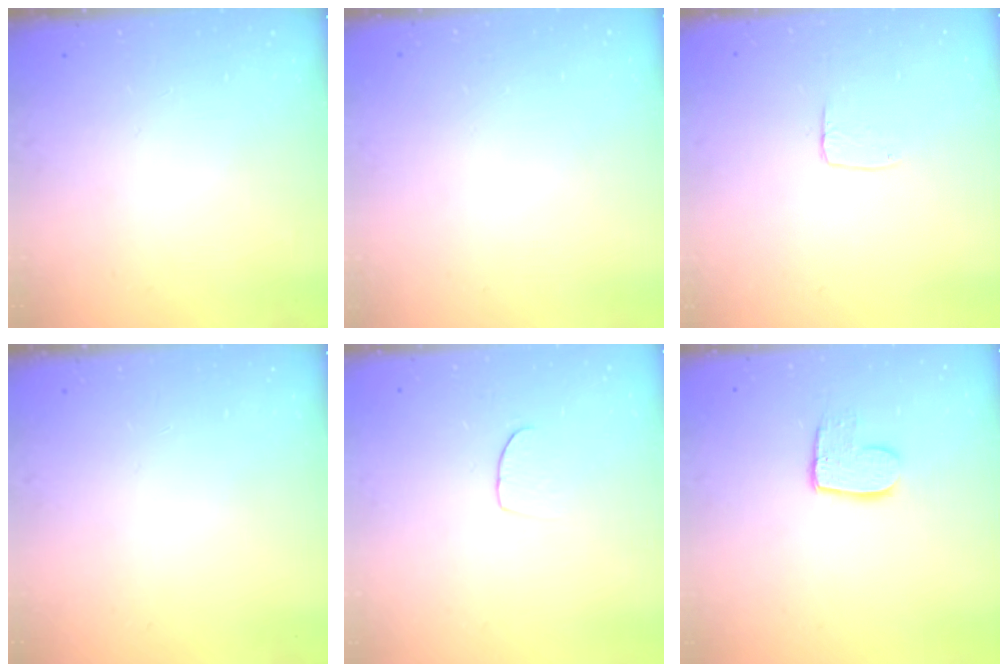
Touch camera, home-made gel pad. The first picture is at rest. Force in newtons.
{"total": 0.0}
{"total": 3.6, "press": 3.6, "slide": 0.3}
{"total": 0.0}
{"total": 5.5, "press": 5.4, "slide": 0.5}
{"total": 9.0, "press": 9.0, "slide": 0.7}